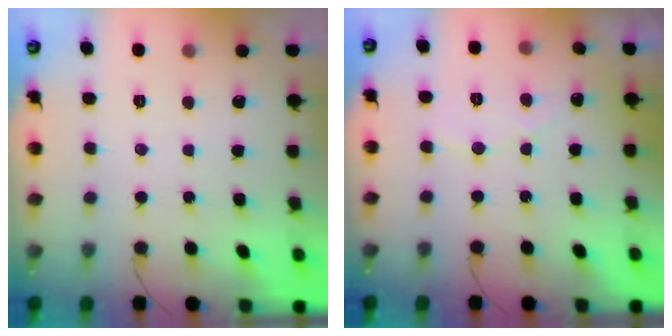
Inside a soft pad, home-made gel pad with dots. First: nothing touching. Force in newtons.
{"total": 4.3, "press": 4.3, "slide": 0.4}